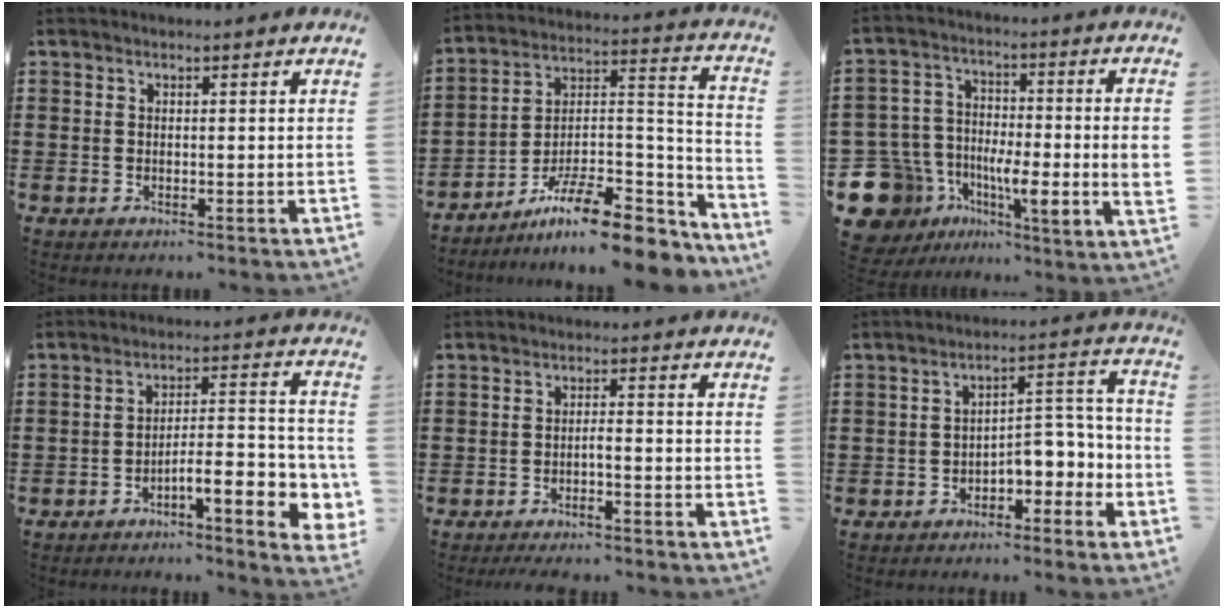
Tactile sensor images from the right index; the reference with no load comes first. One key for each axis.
{"total": 12.9, "fx": -9.7, "fy": 3.4, "fz": 7.7, "tx": -0.130, "ty": 0.032, "tz": -0.176}
{"total": 11.4, "fx": -4.1, "fy": 8.0, "fz": 7.0, "tx": -0.192, "ty": -0.001, "tz": -0.073}
{"total": 7.2, "fx": -3.6, "fy": 1.7, "fz": 6.0, "tx": -0.091, "ty": -0.015, "tz": -0.064}
{"total": 2.1, "fx": -1.7, "fy": -0.1, "fz": 1.2, "tx": -0.023, "ty": -0.002, "tz": -0.034}
{"total": 4.9, "fx": -2.9, "fy": 2.5, "fz": 3.1, "tx": -0.048, "ty": 0.000, "tz": -0.061}